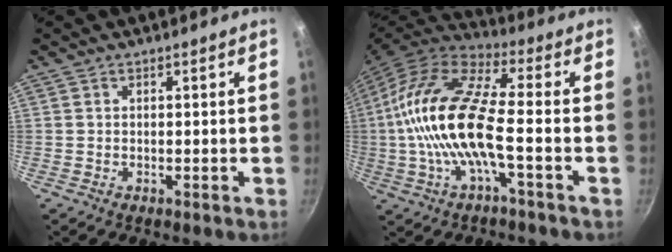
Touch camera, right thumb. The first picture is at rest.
{"total": 18.4, "force": [-2.1, 6.0, 17.2], "torque": [-0.339, 0.034, -0.056]}